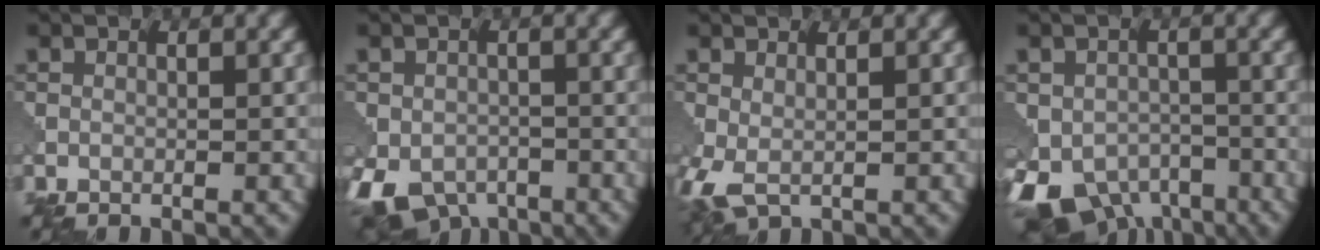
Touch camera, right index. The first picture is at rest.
{"total": 7.1, "force": [-3.9, 4.7, 3.7], "torque": [-0.069, -0.027, -0.069]}
{"total": 2.7, "force": [0.0, 1.3, 2.3], "torque": [-0.064, -0.004, -0.002]}
{"total": 8.9, "force": [-5.3, 5.3, 4.8], "torque": [-0.086, -0.021, -0.088]}